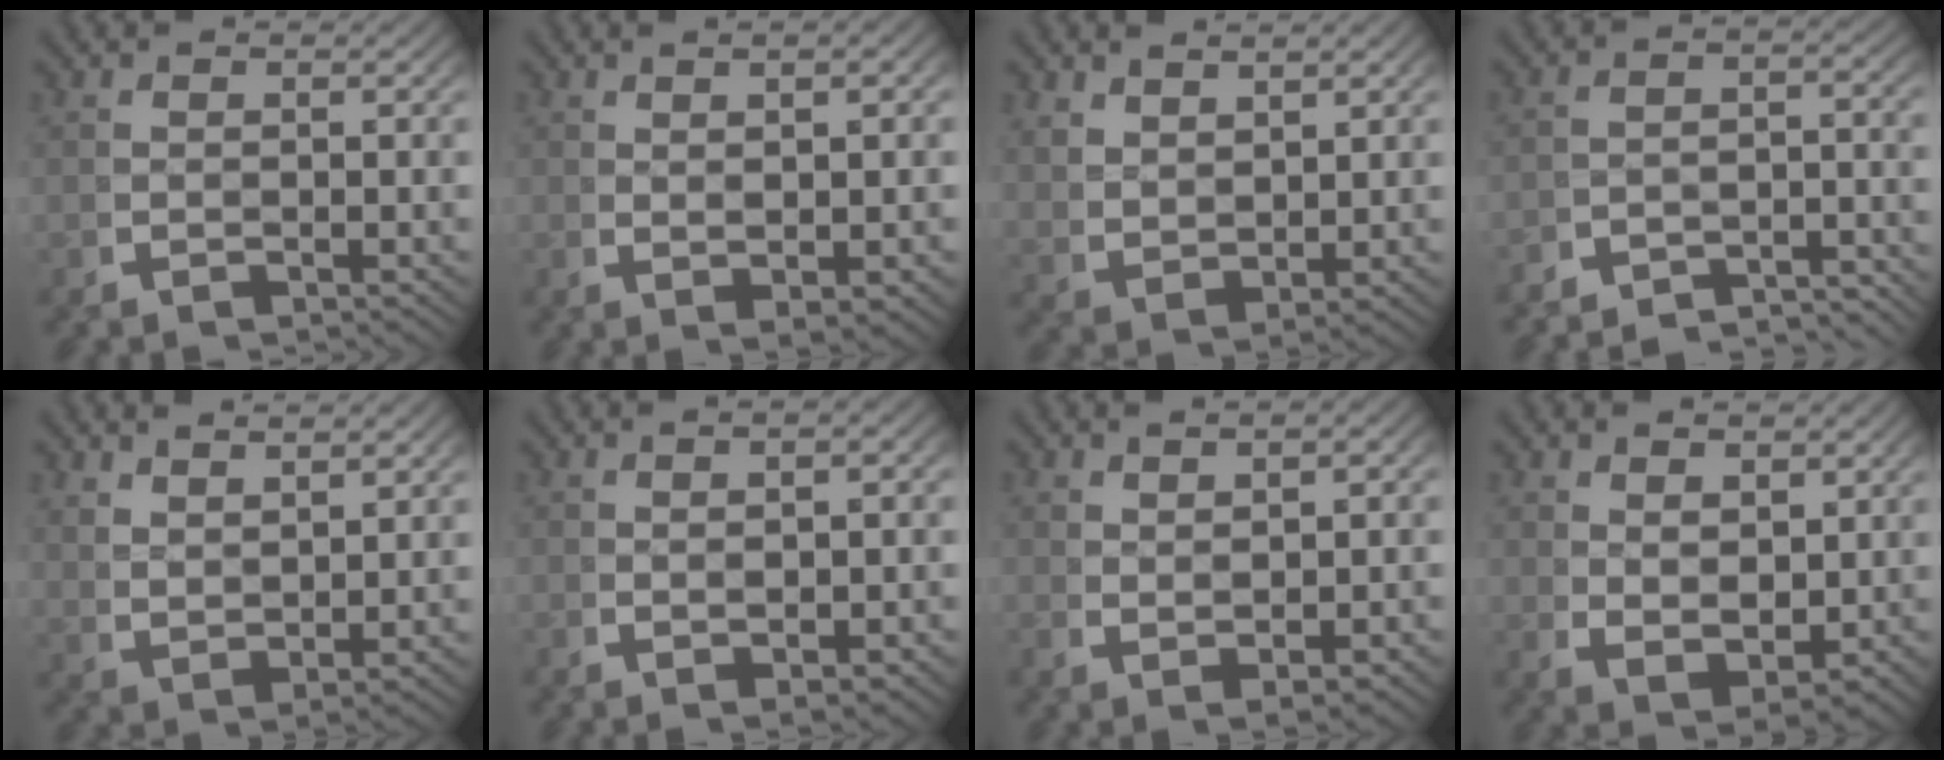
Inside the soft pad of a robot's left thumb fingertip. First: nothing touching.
{"total": 3.0, "force": [0.6, 1.0, 2.7], "torque": [-0.039, 0.003, 0.012]}
{"total": 2.8, "force": [1.8, 1.7, 1.3], "torque": [-0.029, -0.009, 0.046]}
{"total": 6.6, "force": [-6.2, 1.7, 1.5], "torque": [0.001, -0.016, -0.107]}
{"total": 3.0, "force": [2.1, 1.4, 1.5], "torque": [-0.029, -0.007, 0.049]}
{"total": 2.8, "force": [-0.3, 1.2, 2.6], "torque": [-0.034, 0.002, -0.004]}
{"total": 2.6, "force": [0.3, 1.2, 2.3], "torque": [-0.031, 0.002, 0.008]}
{"total": 4.1, "force": [0.2, 2.9, 2.9], "torque": [-0.058, -0.024, 0.016]}